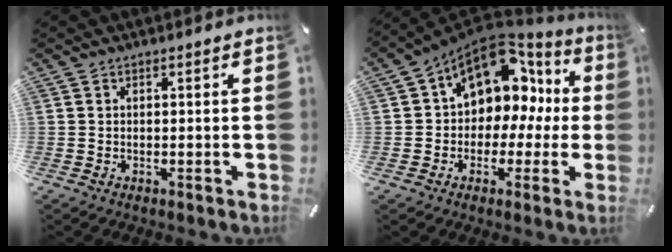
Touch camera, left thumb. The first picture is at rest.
{"total": 13.2, "force": [5.7, 9.6, 7.1], "torque": [-0.107, -0.041, 0.100]}